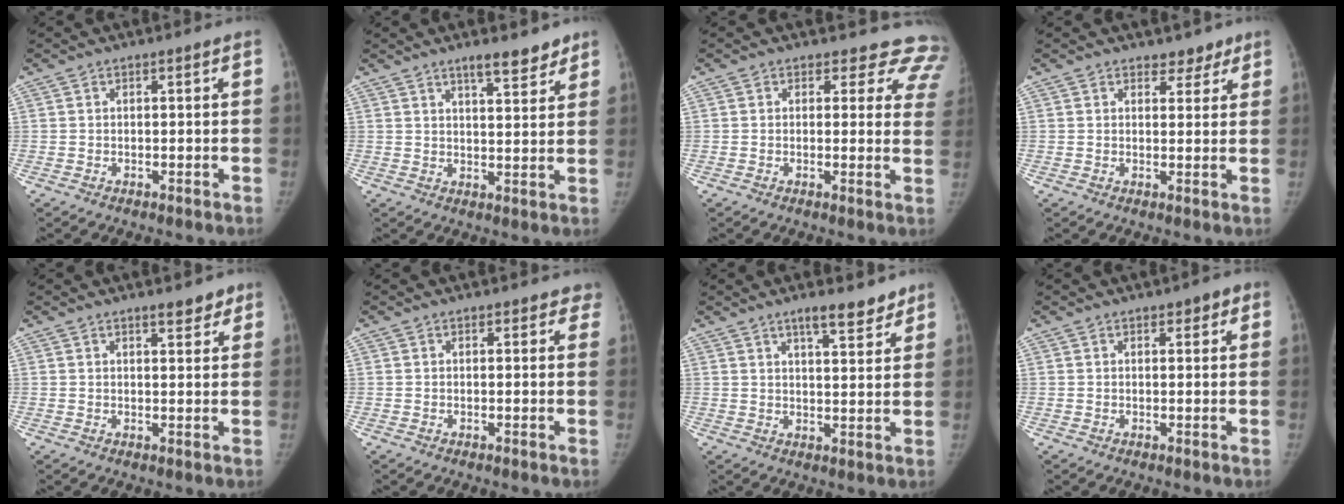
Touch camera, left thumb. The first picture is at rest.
{"total": 6.4, "force": [4.9, 1.7, 3.7], "torque": [-0.031, -0.033, 0.073]}
{"total": 10.8, "force": [9.0, 5.7, 1.8], "torque": [0.041, -0.040, 0.060]}
{"total": 3.0, "force": [2.3, 1.9, 0.6], "torque": [0.023, -0.012, 0.029]}
{"total": 3.4, "force": [2.5, 1.2, 2.0], "torque": [-0.008, -0.014, 0.034]}
{"total": 2.4, "force": [1.9, 1.4, 0.6], "torque": [0.030, -0.003, 0.009]}
{"total": 6.9, "force": [5.2, 1.9, 4.1], "torque": [-0.037, -0.033, 0.078]}
{"total": 2.4, "force": [1.3, 1.1, 1.7], "torque": [-0.006, -0.002, 0.016]}